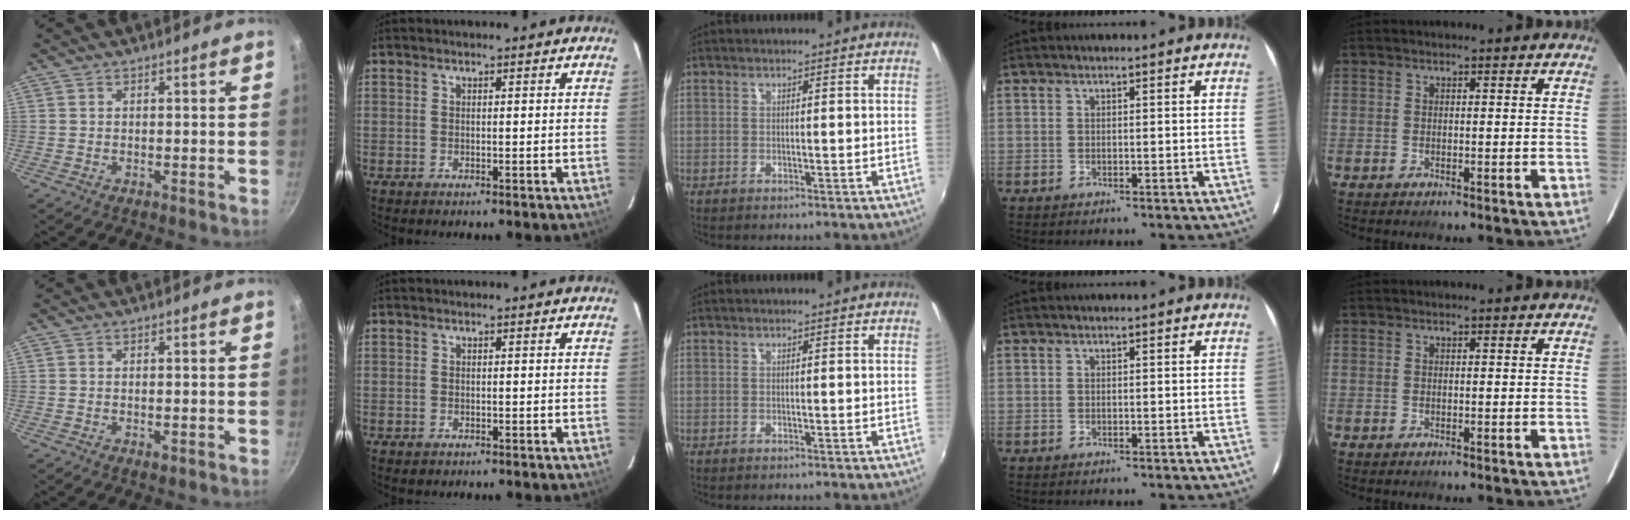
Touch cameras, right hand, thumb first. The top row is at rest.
{"thumb": {"total": 1.0, "force": [-0.4, 0.5, 0.9], "torque": [-0.014, -0.002, -0.004]}, "index": {"total": 0.7, "force": [-0.4, 0.5, 0.1], "torque": [-0.001, 0.001, -0.005]}}